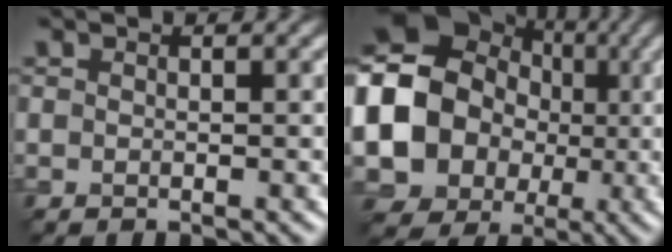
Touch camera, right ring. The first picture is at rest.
{"total": 16.4, "force": [-0.5, 14.5, 7.6], "torque": [-0.163, 0.002, -0.041]}